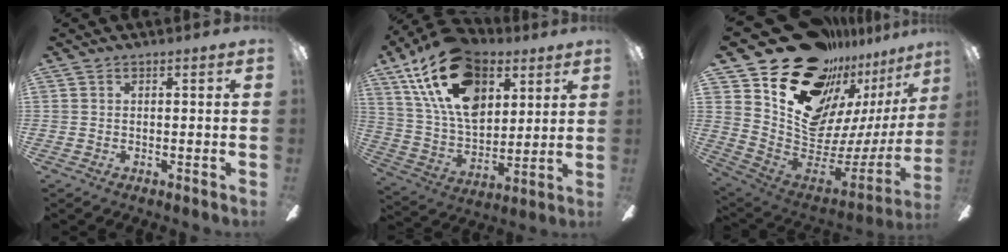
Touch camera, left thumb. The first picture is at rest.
{"total": 22.6, "force": [11.5, 13.1, 14.3], "torque": [-0.276, -0.042, 0.204]}
{"total": 24.2, "force": [15.5, 14.6, 11.6], "torque": [-0.164, -0.126, 0.313]}